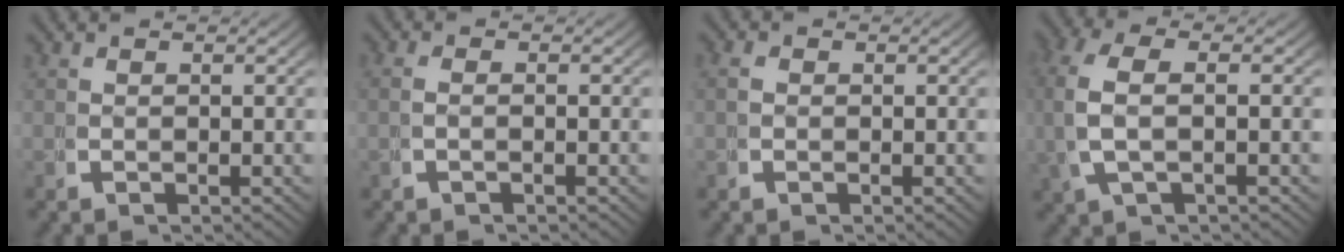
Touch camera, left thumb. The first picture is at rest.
{"total": 0.9, "force": [-0.3, -0.1, 0.8], "torque": [-0.016, 0.004, -0.007]}
{"total": 1.1, "force": [-0.2, 1.0, 0.2], "torque": [-0.002, -0.001, -0.007]}
{"total": 5.0, "force": [0.6, 2.4, 4.3], "torque": [-0.113, 0.000, 0.017]}